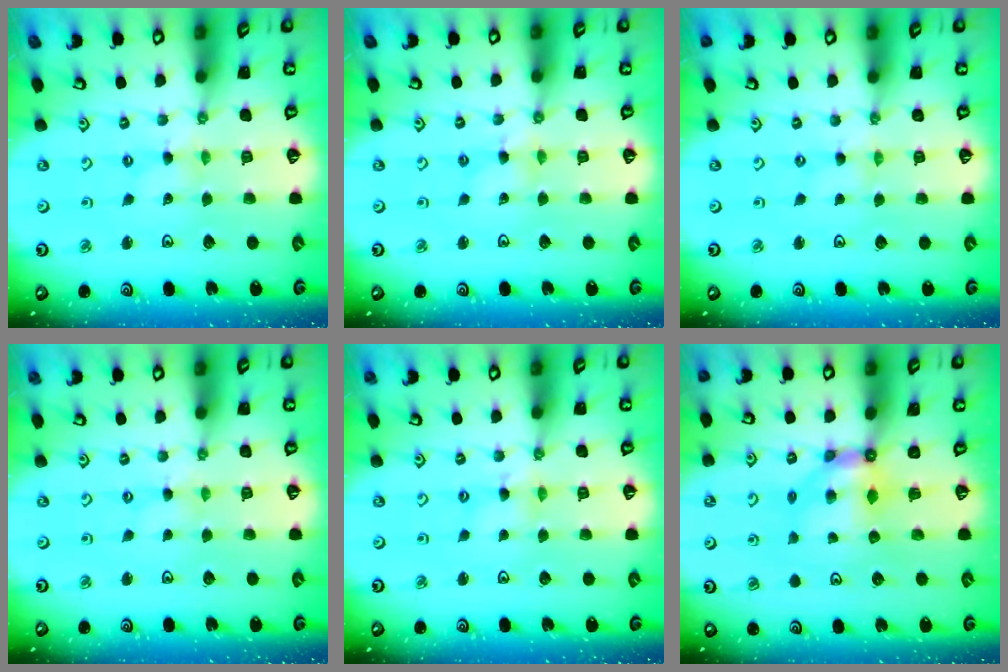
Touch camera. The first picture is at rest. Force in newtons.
{"total": 2.0, "press": 2.0, "slide": 0.3}
{"total": 0.0}
{"total": 0.0}
{"total": 2.4, "press": 2.4, "slide": 0.3}
{"total": 5.8, "press": 5.8, "slide": 0.2}